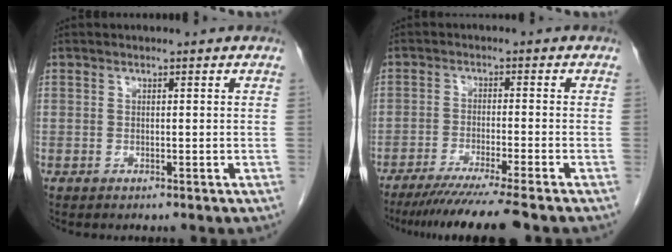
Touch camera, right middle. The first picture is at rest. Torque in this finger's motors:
{"motor_torque": [1.13, -1.01, 0.28, 0.14]}